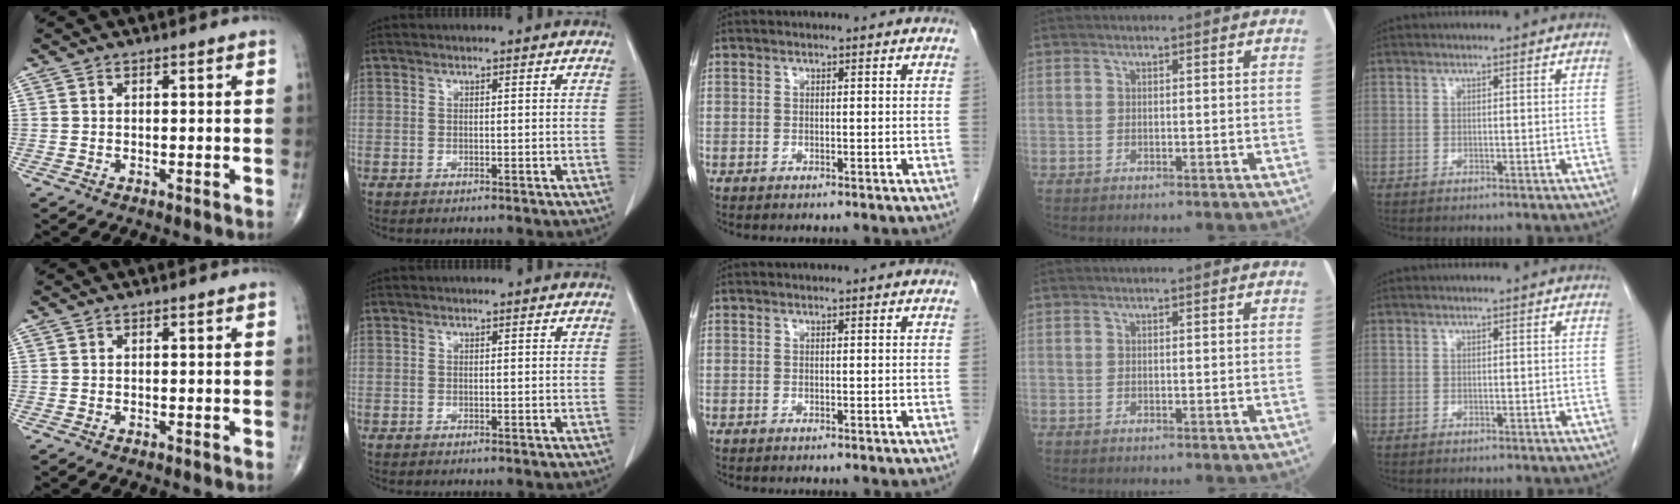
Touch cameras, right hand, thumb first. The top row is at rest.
{}